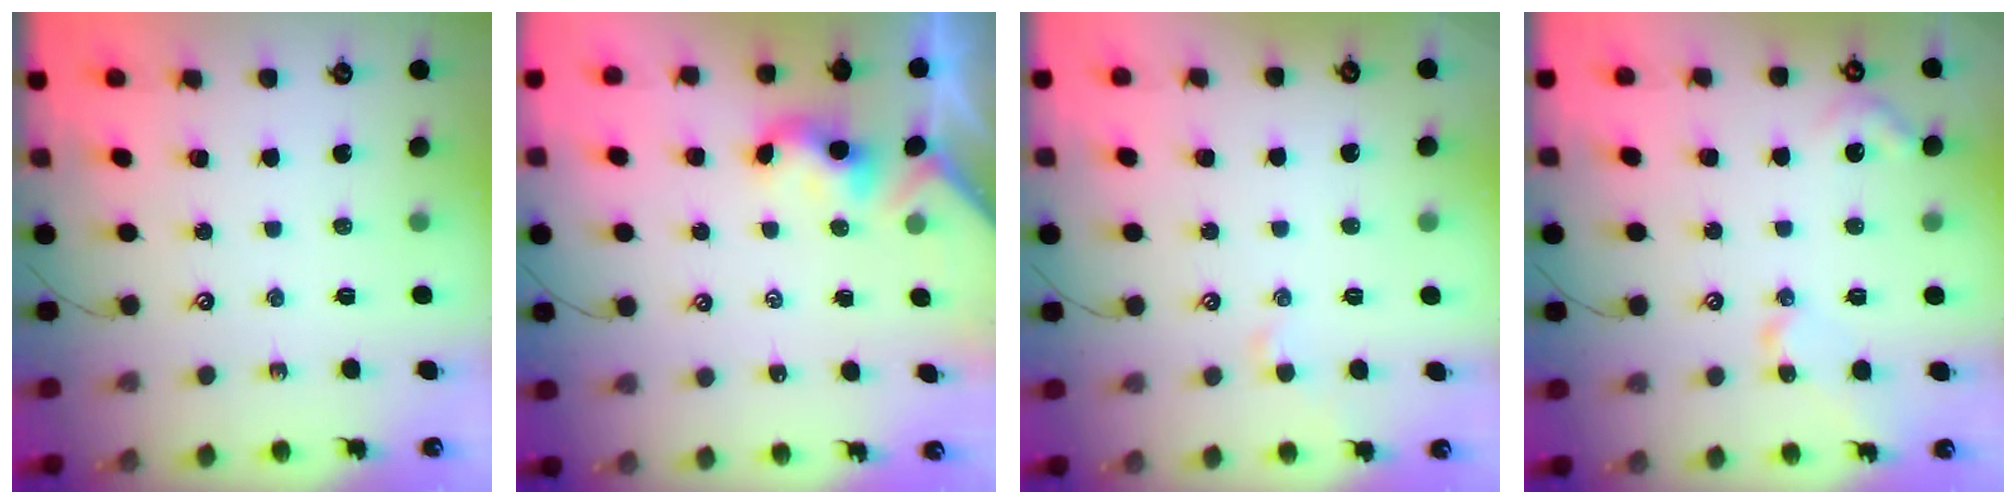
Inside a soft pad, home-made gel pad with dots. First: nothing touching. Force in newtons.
{"total": 2.1, "press": 2.1, "slide": 0.2}
{"total": 0.9, "press": 0.8, "slide": 0.5}
{"total": 4.7, "press": 4.7, "slide": 0.6}